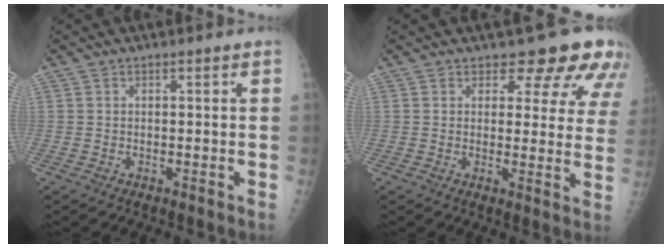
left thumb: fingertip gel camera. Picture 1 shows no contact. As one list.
[{"total": 10.9, "force": [8.7, 4.9, 4.3], "torque": [-0.003, -0.047, 0.078]}]